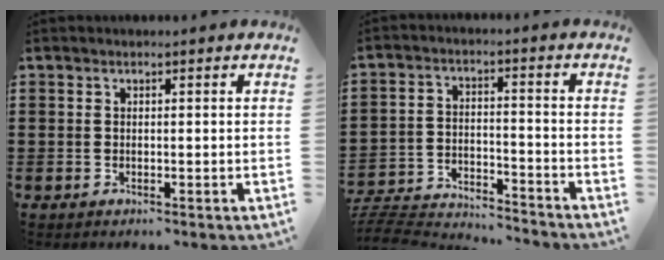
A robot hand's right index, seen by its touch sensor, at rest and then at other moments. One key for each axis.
{"total": 5.6, "fx": -5.5, "fy": 0.5, "fz": 0.9, "tx": -0.034, "ty": -0.002, "tz": -0.117}